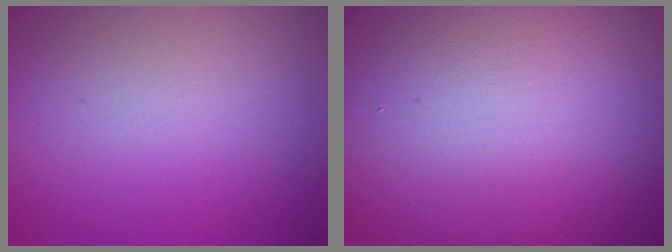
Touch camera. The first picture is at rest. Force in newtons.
{"total": 20.5, "press": 20.5, "slide": 0.9}